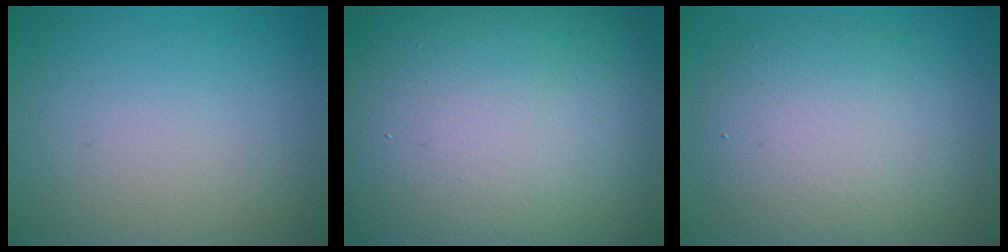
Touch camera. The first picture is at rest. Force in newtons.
{"total": 21.8, "press": 21.8, "slide": 1.0}
{"total": 7.1, "press": 7.1, "slide": 0.6}